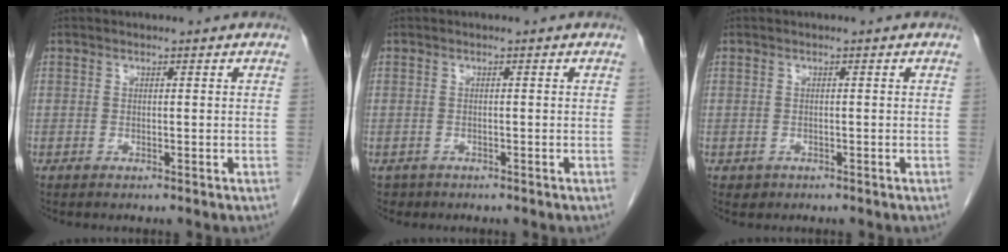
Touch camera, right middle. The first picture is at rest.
{"total": 1.2, "force": [-0.7, 0.9, -0.1], "torque": [-0.009, 0.002, -0.007]}
{"total": 0.8, "force": [-0.3, 0.8, 0.1], "torque": [-0.006, 0.003, 0.002]}